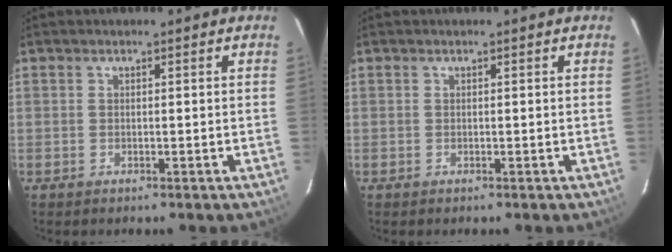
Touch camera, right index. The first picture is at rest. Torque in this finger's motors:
{"motor_torque": [0.00, 0.00, -0.01, 0.00]}